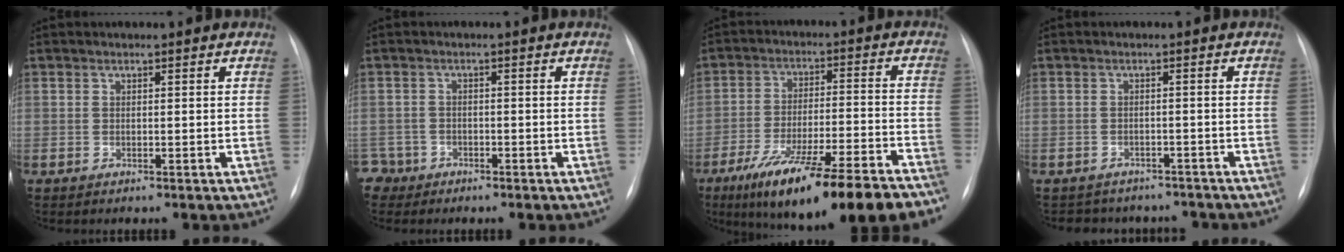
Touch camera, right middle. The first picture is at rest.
{"total": 3.2, "force": [-2.0, 2.3, -0.8], "torque": [0.018, 0.009, -0.042]}
{"total": 21.2, "force": [-15.5, 1.5, 14.4], "torque": [-0.188, -0.017, -0.248]}
{"total": 7.4, "force": [-6.6, 3.4, 0.5], "torque": [-0.004, 0.018, -0.074]}